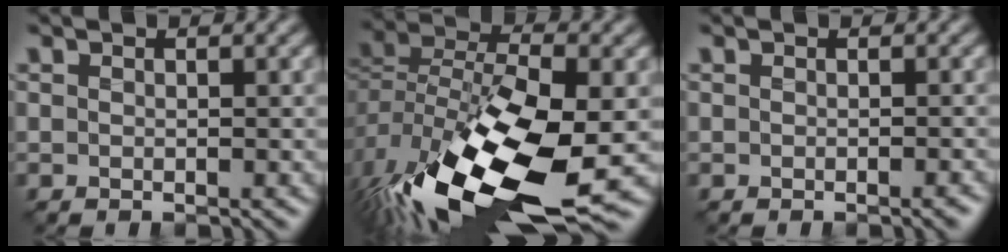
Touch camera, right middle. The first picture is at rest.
{"total": 17.6, "force": [-7.2, 8.3, 13.7], "torque": [-0.291, -0.054, -0.114]}
{"total": 0.6, "force": [-0.5, 0.1, 0.4], "torque": [-0.007, -0.004, -0.008]}